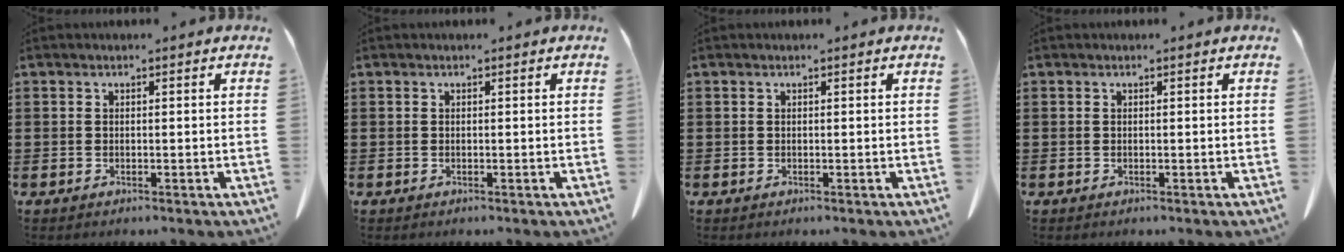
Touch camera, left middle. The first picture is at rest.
{"total": 0.0}
{"total": 0.0}
{"total": 0.0}